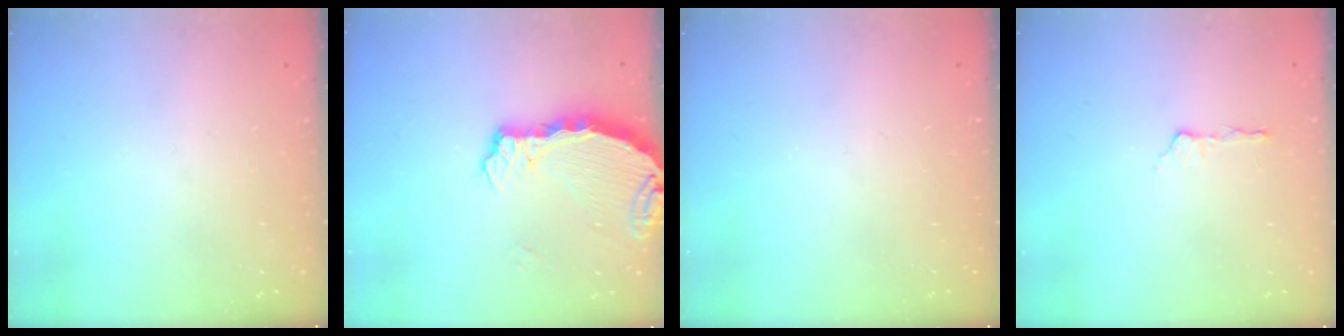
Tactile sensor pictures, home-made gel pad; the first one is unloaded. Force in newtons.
{"total": 5.5, "press": 5.5, "slide": 0.6}
{"total": 0.0}
{"total": 3.0, "press": 2.5, "slide": 1.6}